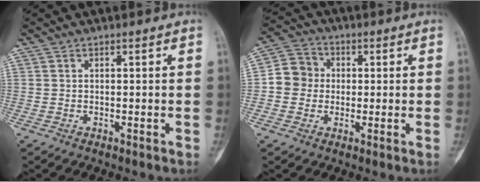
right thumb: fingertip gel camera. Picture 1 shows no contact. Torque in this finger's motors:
{"motor_torque": [0.58, 1.12, 0.65, 0.21, 0.09]}